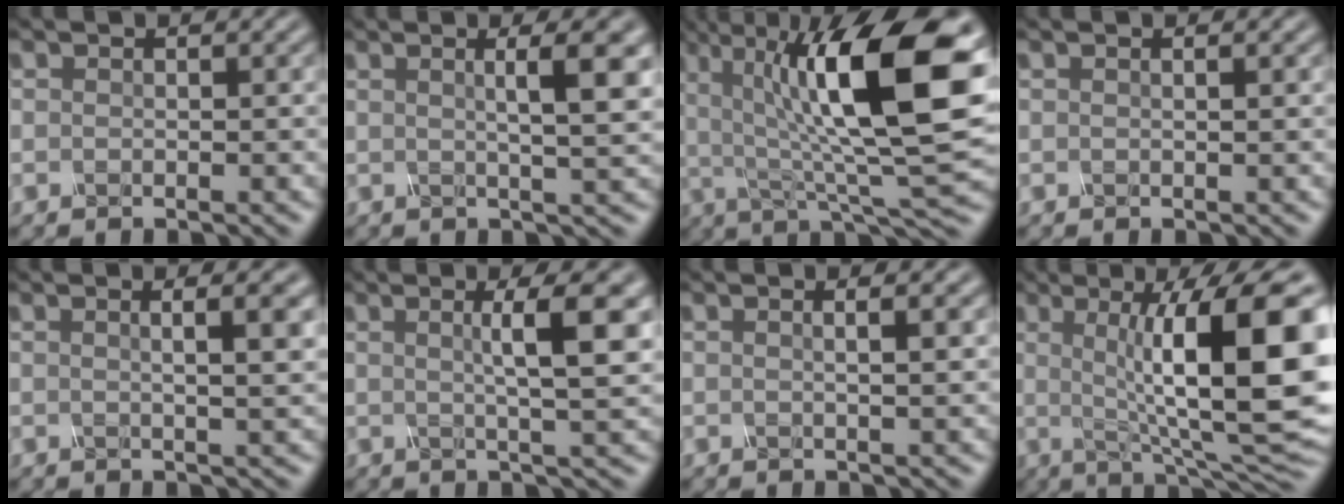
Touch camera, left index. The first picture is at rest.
{"total": 5.8, "force": [1.3, 1.6, 5.4], "torque": [-0.045, 0.019, 0.011]}
{"total": 15.6, "force": [4.0, 4.7, 14.3], "torque": [-0.221, 0.007, 0.059]}
{"total": 0.7, "force": [0.3, 0.2, 0.5], "torque": [-0.001, 0.004, 0.002]}
{"total": 5.2, "force": [1.6, 2.1, 4.5], "torque": [-0.027, 0.031, -0.006]}
{"total": 6.5, "force": [1.4, 1.4, 6.2], "torque": [-0.066, 0.014, 0.020]}
{"total": 3.3, "force": [1.2, 1.5, 2.6], "torque": [-0.010, 0.022, -0.012]}
{"total": 14.4, "force": [1.2, 3.9, 13.8], "torque": [-0.166, 0.011, 0.020]}